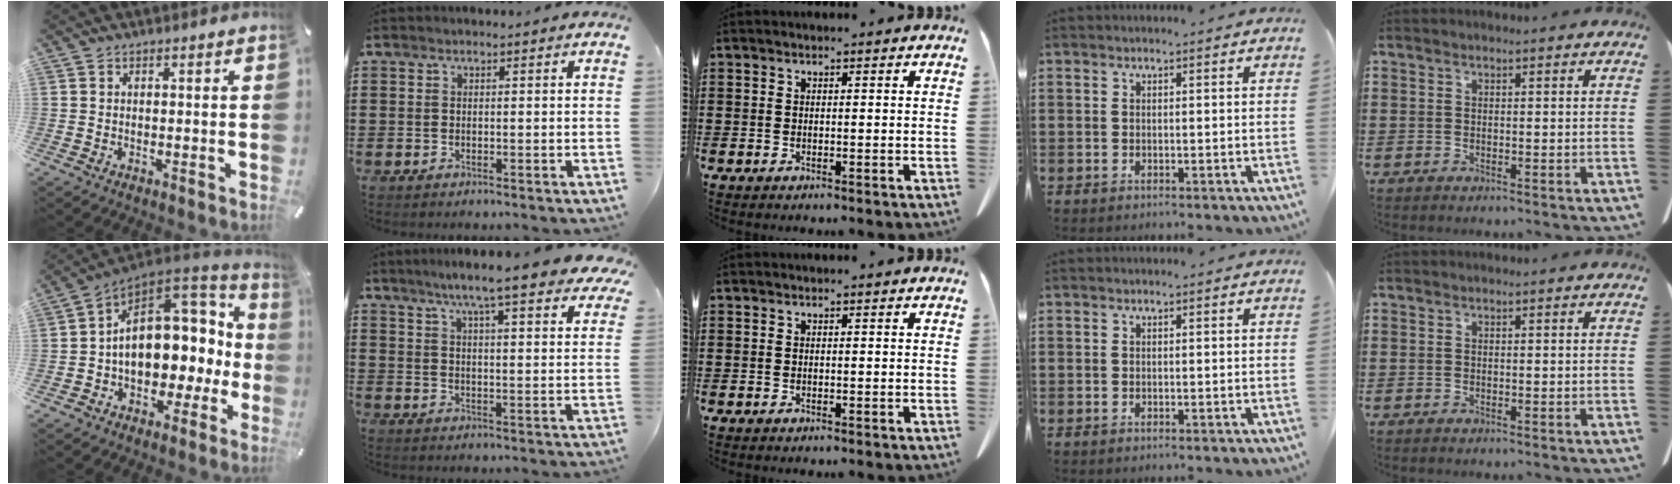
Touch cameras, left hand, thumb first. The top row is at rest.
{"thumb": {"total": 17.8, "force": [2.4, 12.6, 12.4], "torque": [-0.187, -0.019, 0.049]}, "index": {"total": 8.2, "force": [6.9, 0.2, 4.5], "torque": [-0.095, -0.027, 0.114]}}